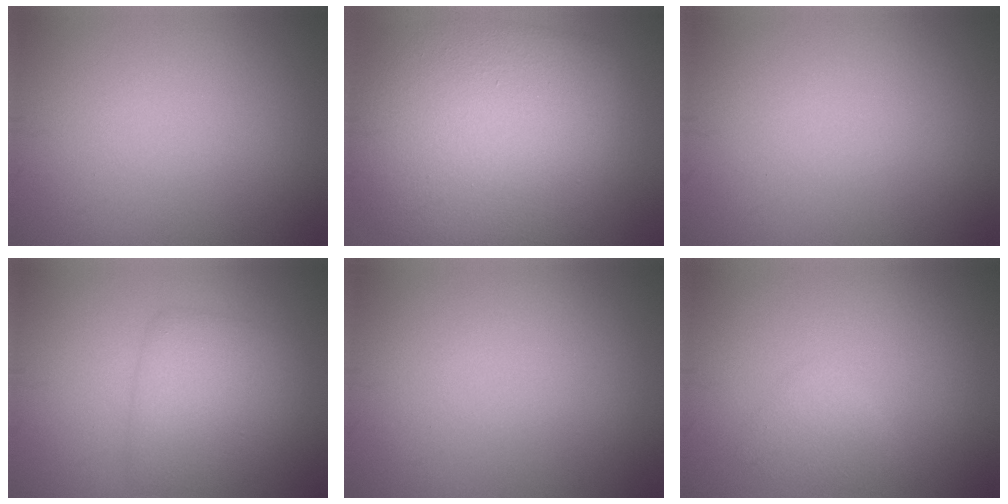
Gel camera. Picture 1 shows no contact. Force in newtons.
{"total": 13.1, "press": 13.1, "slide": 0.3}
{"total": 0.0}
{"total": 4.3, "press": 4.3, "slide": 0.1}
{"total": 0.0}
{"total": 1.7, "press": 1.7, "slide": 0.1}